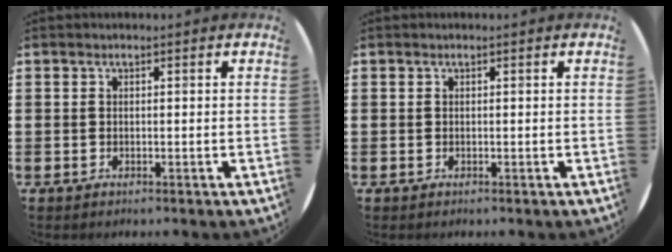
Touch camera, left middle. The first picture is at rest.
{"total": 0.0}